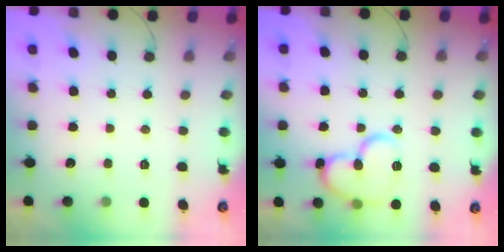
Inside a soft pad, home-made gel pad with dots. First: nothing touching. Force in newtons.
{"total": 14.6, "press": 14.5, "slide": 1.8}